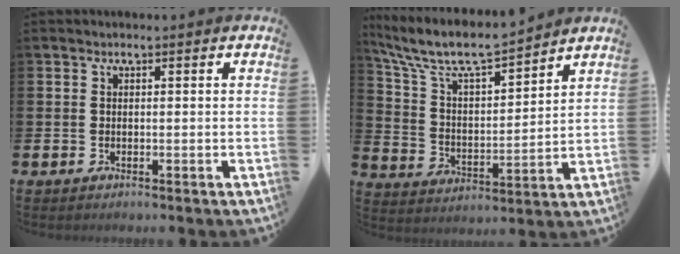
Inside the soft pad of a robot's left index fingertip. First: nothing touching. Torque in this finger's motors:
{"motor_torque": [0.90, -1.23, 0.23, 0.21]}